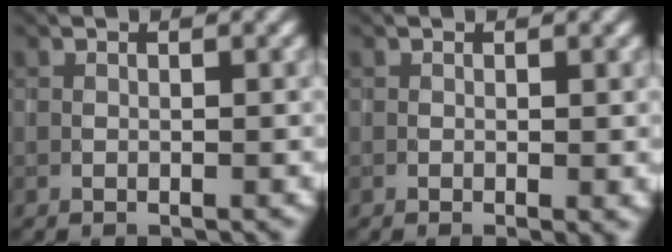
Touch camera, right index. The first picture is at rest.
{"total": 0.8, "force": [-0.1, 0.1, 0.7], "torque": [-0.007, -0.005, -0.002]}